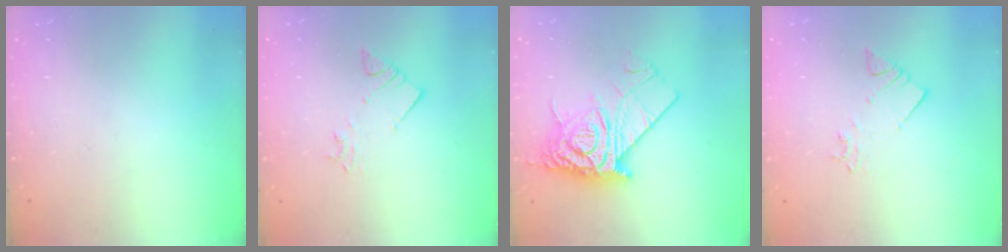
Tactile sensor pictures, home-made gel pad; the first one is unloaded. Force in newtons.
{"total": 2.8, "press": 2.7, "slide": 0.5}
{"total": 12.9, "press": 12.8, "slide": 1.5}
{"total": 2.8, "press": 2.7, "slide": 0.5}